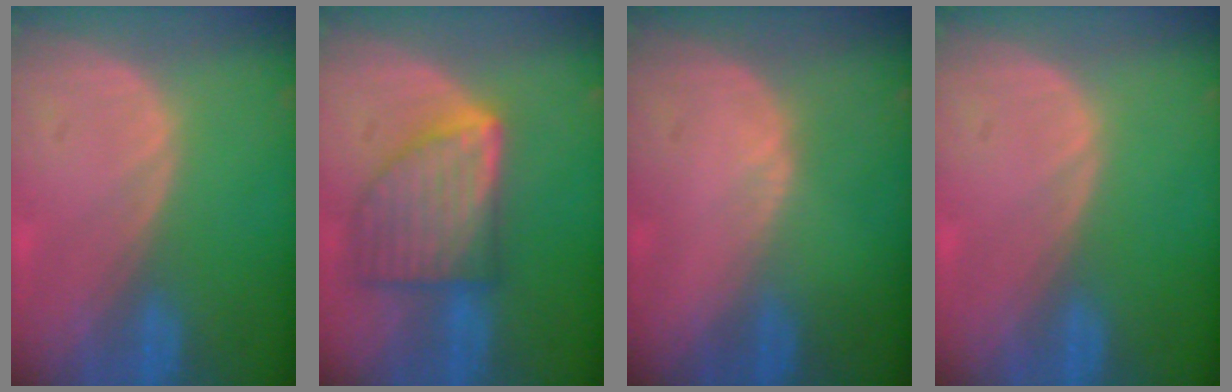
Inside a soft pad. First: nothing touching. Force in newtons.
{"total": 9.0, "press": 9.0, "slide": 0.6}
{"total": 0.7, "press": 0.4, "slide": 0.5}
{"total": 0.0}